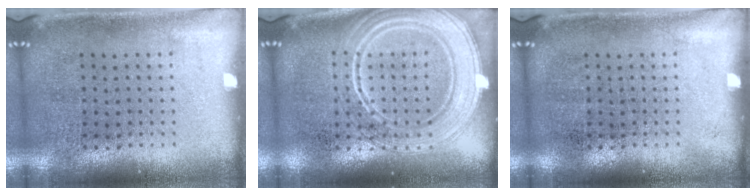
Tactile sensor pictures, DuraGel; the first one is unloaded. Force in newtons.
{"total": 3.5, "press": 3.5, "slide": 0.5}
{"total": 0.0}